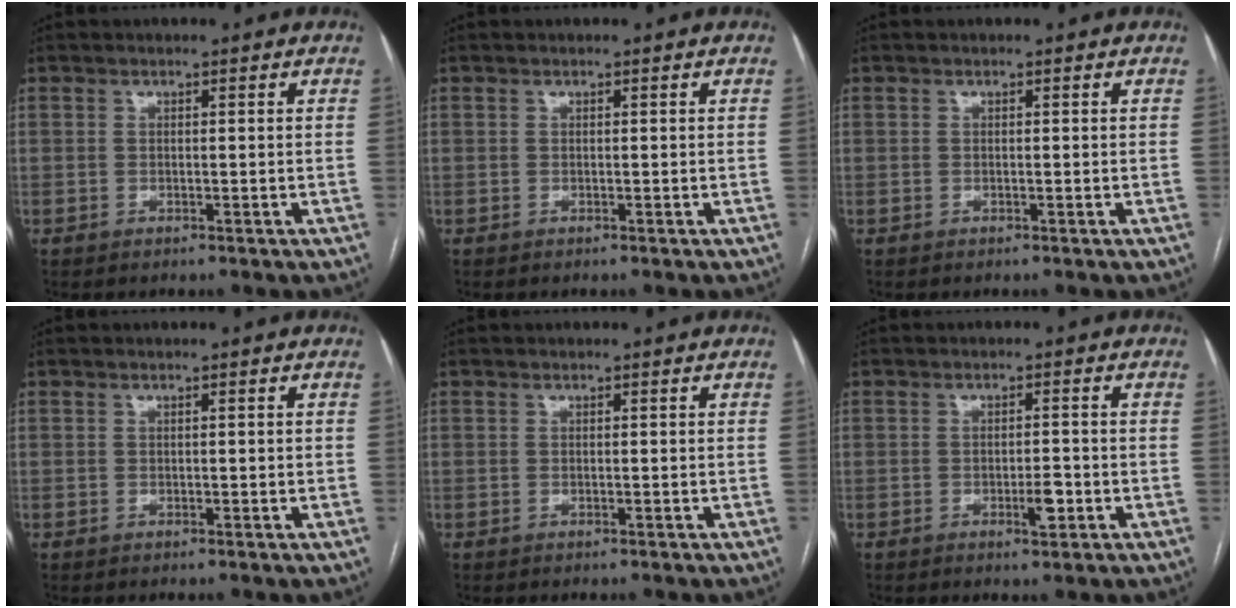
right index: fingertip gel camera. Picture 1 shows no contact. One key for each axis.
{"total": 0.0}
{"total": 0.0}
{"total": 0.5, "fx": 0.0, "fy": 0.1, "fz": 0.5, "tx": -0.008, "ty": 0.000, "tz": 0.002}
{"total": 0.0}
{"total": 3.1, "fx": -1.2, "fy": 0.7, "fz": 2.8, "tx": -0.045, "ty": 0.000, "tz": -0.015}